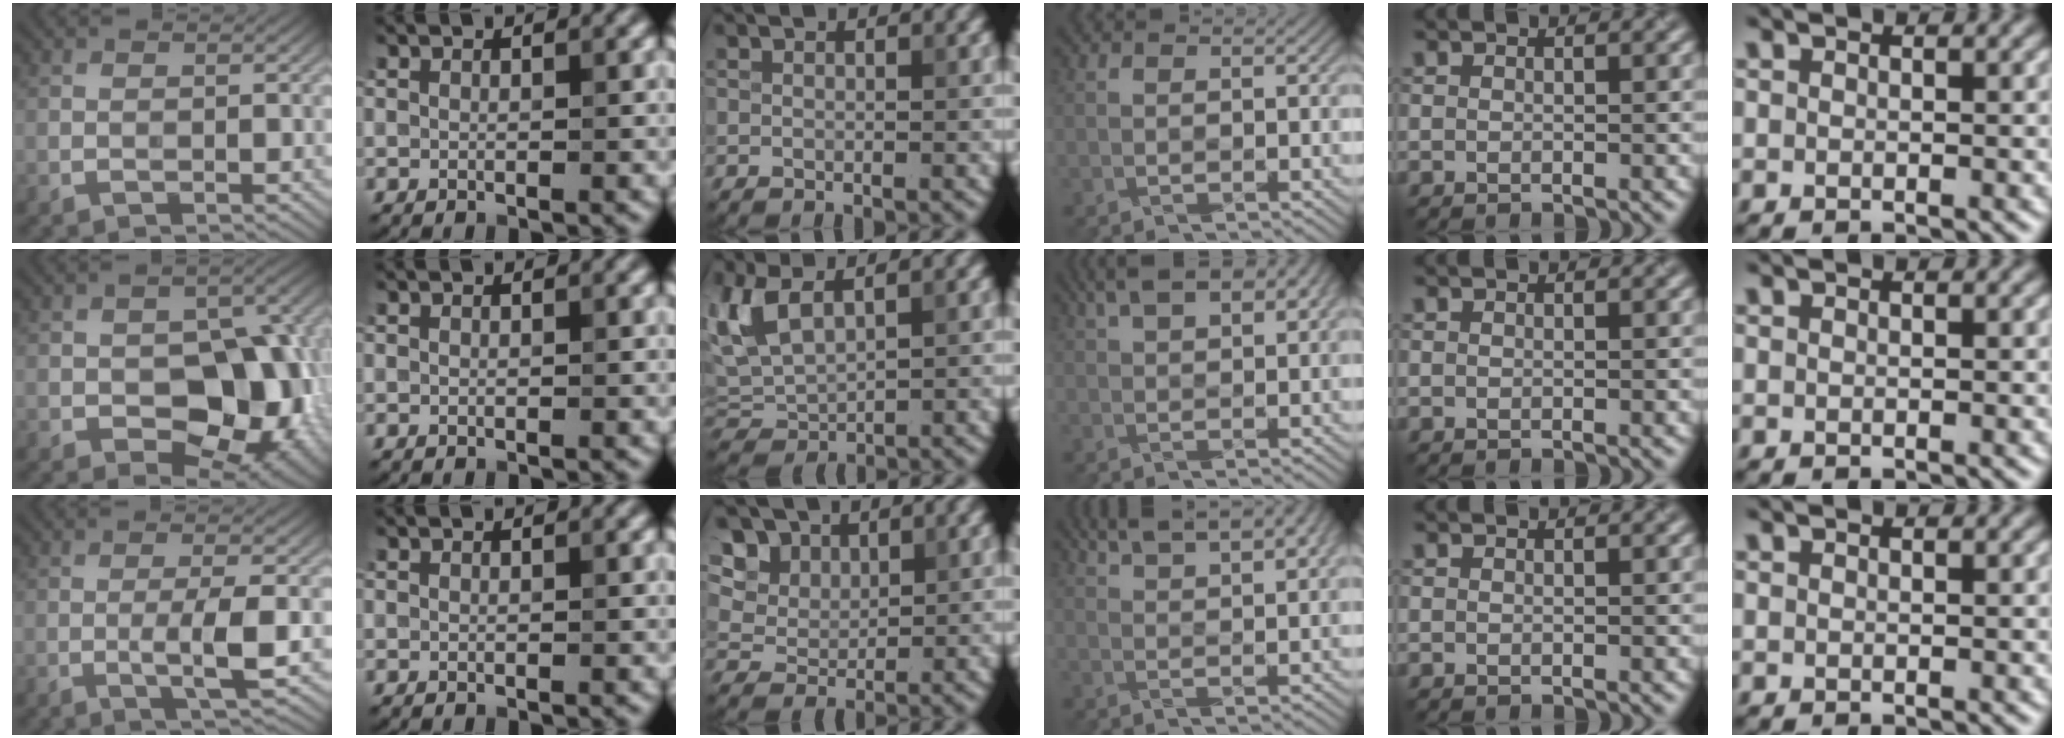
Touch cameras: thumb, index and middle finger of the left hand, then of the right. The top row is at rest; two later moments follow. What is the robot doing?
{"motion": "wrap", "object": "netting"}